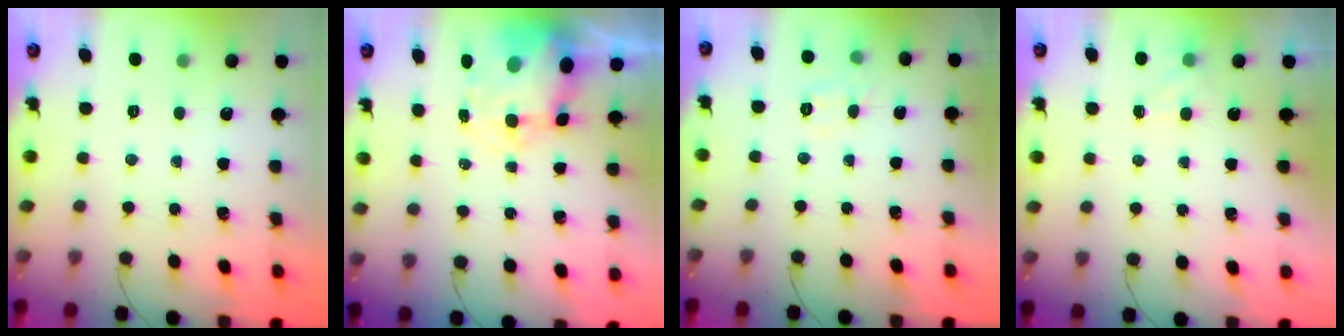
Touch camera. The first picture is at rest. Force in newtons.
{"total": 8.6, "press": 8.4, "slide": 1.9}
{"total": 6.5, "press": 6.3, "slide": 1.4}
{"total": 4.6, "press": 4.3, "slide": 1.5}